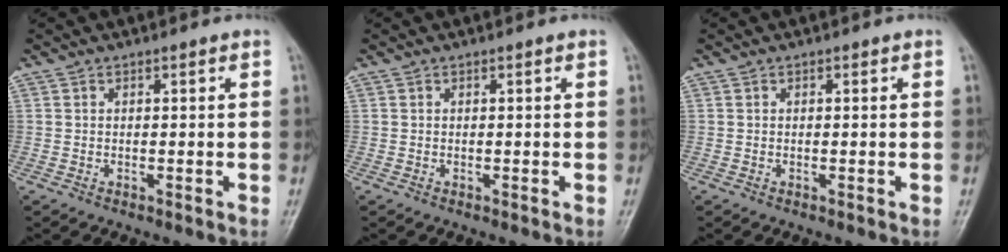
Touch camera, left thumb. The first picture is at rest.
{"total": 0.0}
{"total": 0.0}